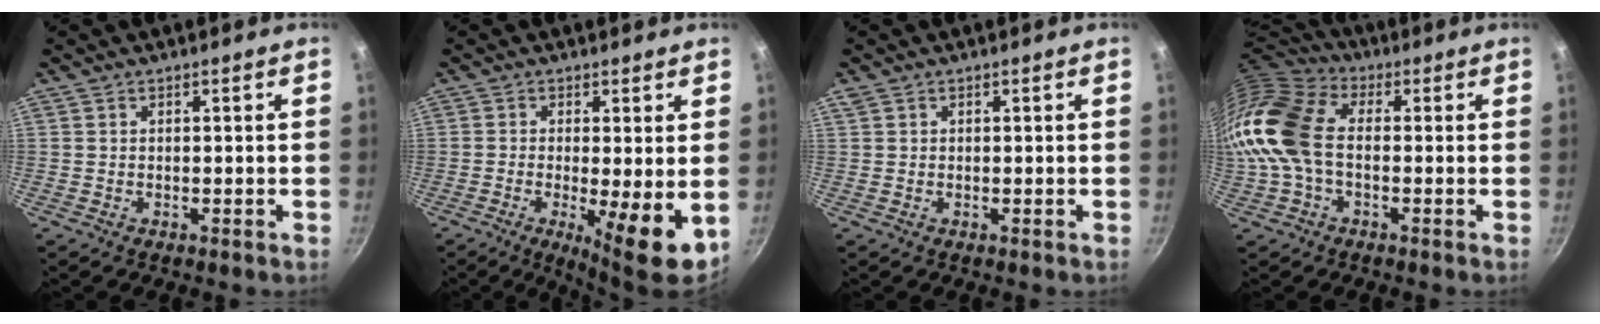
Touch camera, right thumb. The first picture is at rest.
{"total": 9.3, "force": [-1.4, 1.9, 9.0], "torque": [-0.135, -0.012, -0.017]}
{"total": 0.6, "force": [0.4, 0.4, 0.2], "torque": [-0.009, 0.004, 0.010]}
{"total": 16.0, "force": [-0.3, 10.1, 12.3], "torque": [-0.247, 0.028, -0.023]}